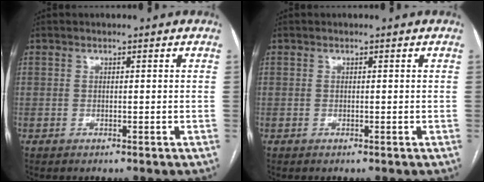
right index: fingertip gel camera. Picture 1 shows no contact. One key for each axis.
{"total": 0.0}